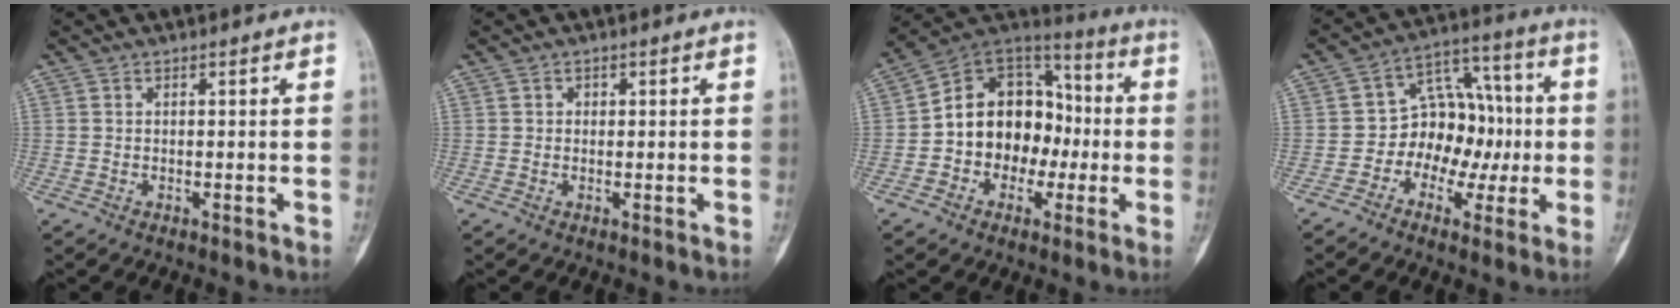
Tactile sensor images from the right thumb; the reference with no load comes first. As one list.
[{"total": 0.8, "force": [0.2, 0.8, 0.2], "torque": [0.008, 0.003, 0.001]}, {"total": 16.4, "force": [-2.1, 12.8, 10.1], "torque": [-0.107, 0.049, -0.042]}, {"total": 12.0, "force": [-1.9, 9.4, 7.3], "torque": [-0.057, 0.043, -0.042]}]